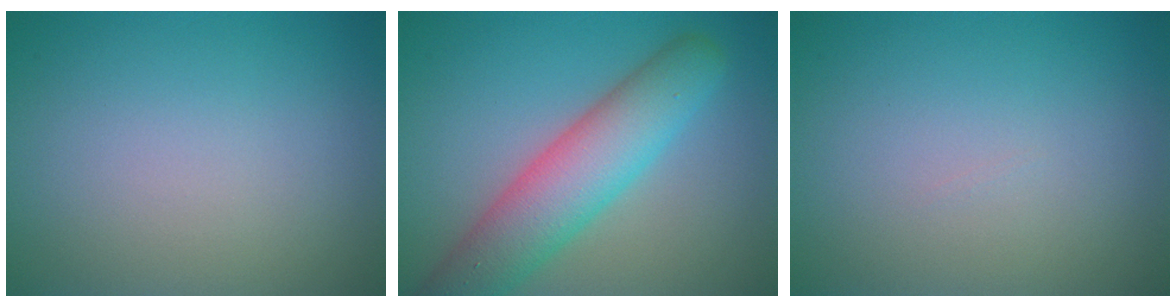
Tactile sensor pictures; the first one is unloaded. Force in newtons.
{"total": 7.1, "press": 7.1, "slide": 0.5}
{"total": 0.0}